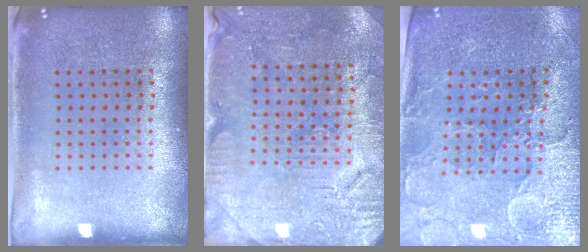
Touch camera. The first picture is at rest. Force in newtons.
{"total": 3.0, "press": 2.9, "slide": 0.6}
{"total": 3.5, "press": 3.3, "slide": 1.2}